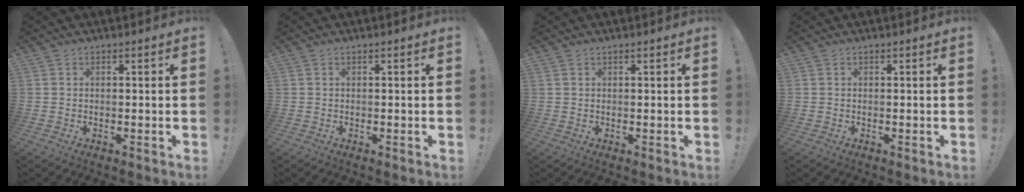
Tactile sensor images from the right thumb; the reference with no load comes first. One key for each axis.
{"total": 0.0}
{"total": 0.6, "fx": 0.4, "fy": 0.2, "fz": 0.3, "tx": -0.010, "ty": 0.002, "tz": 0.010}
{"total": 0.0}